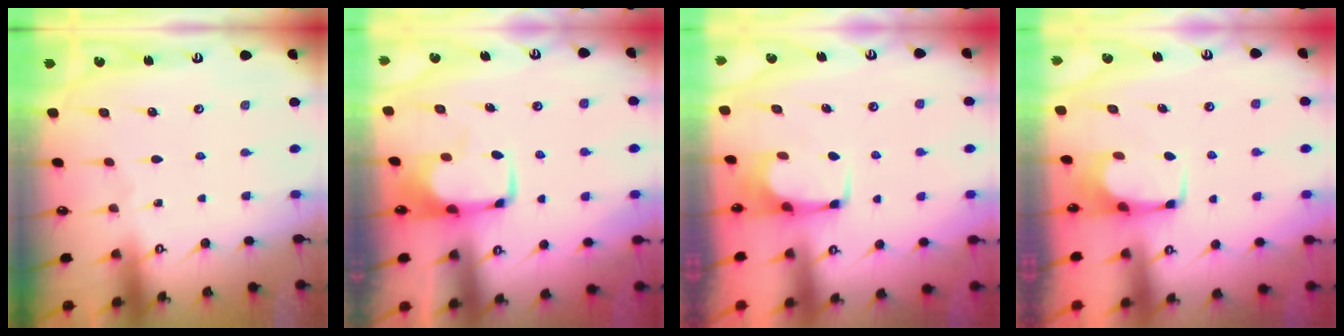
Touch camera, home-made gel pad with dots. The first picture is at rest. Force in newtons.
{"total": 1.5, "press": 1.5, "slide": 0.4}
{"total": 2.4, "press": 2.4, "slide": 0.4}
{"total": 2.4, "press": 2.4, "slide": 0.4}